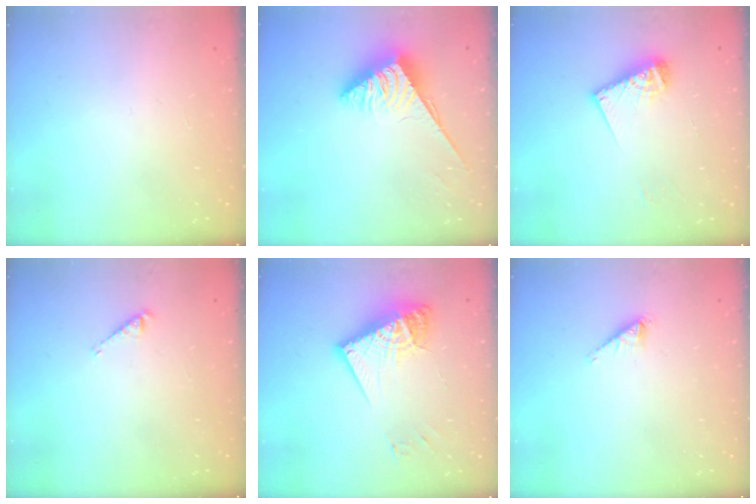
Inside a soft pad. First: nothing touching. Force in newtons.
{"total": 3.8, "press": 3.8, "slide": 0.6}
{"total": 9.3, "press": 9.2, "slide": 1.1}
{"total": 3.3, "press": 3.3, "slide": 0.4}
{"total": 15.6, "press": 15.5, "slide": 1.8}
{"total": 0.8, "press": 0.8, "slide": 0.1}